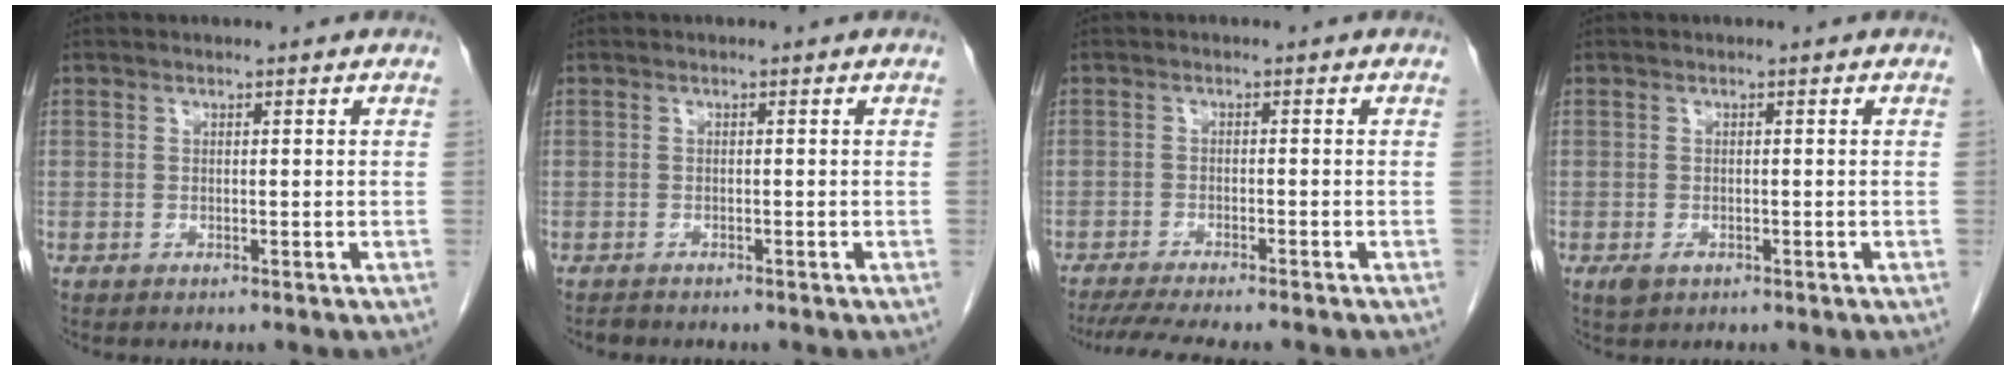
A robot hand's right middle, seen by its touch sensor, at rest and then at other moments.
{"total": 0.7, "force": [-0.7, 0.1, 0.1], "torque": [-0.011, -0.004, -0.012]}
{"total": 9.8, "force": [-8.5, 0.7, 4.9], "torque": [-0.068, -0.016, -0.128]}
{"total": 1.6, "force": [-0.8, 0.9, 1.0], "torque": [-0.019, -0.001, -0.006]}